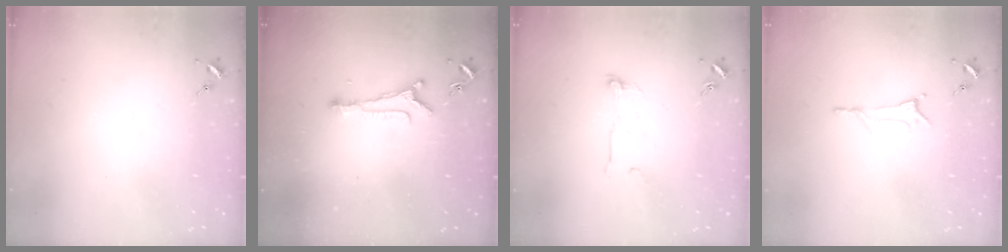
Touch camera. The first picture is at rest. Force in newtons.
{"total": 6.6, "press": 6.6, "slide": 0.5}
{"total": 4.9, "press": 4.8, "slide": 0.4}
{"total": 5.4, "press": 5.3, "slide": 0.6}